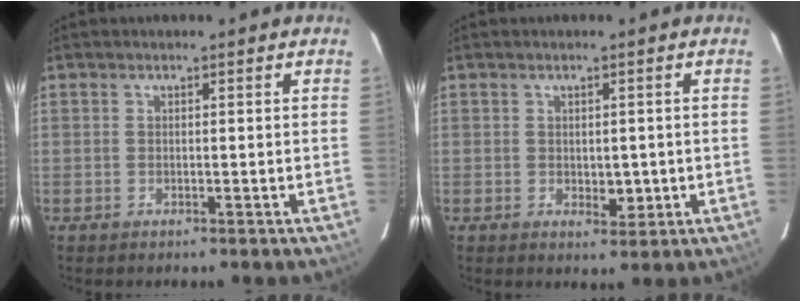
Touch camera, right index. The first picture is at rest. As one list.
[{"total": 2.8, "force": [-0.3, 1.6, 2.2], "torque": [-0.028, -0.003, 0.003]}]